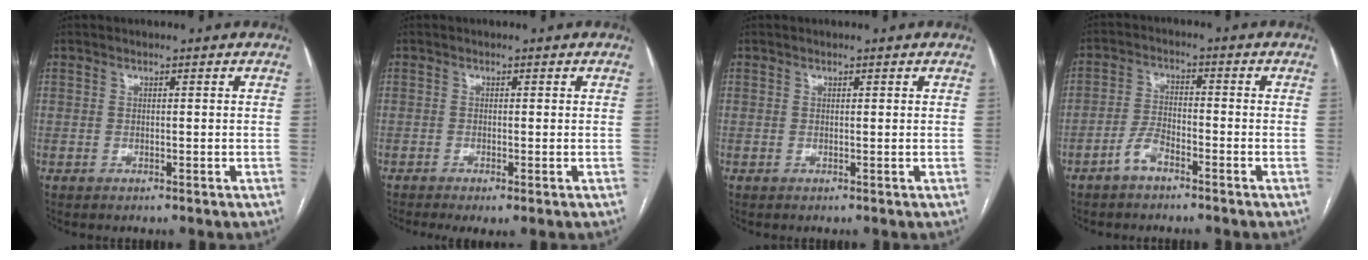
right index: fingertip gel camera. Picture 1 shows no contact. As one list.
[{"total": 2.6, "force": [-1.4, 0.5, 2.2], "torque": [-0.037, -0.008, -0.020]}, {"total": 0.0}, {"total": 3.9, "force": [-2.7, 1.5, 2.4], "torque": [-0.053, 0.009, -0.052]}]